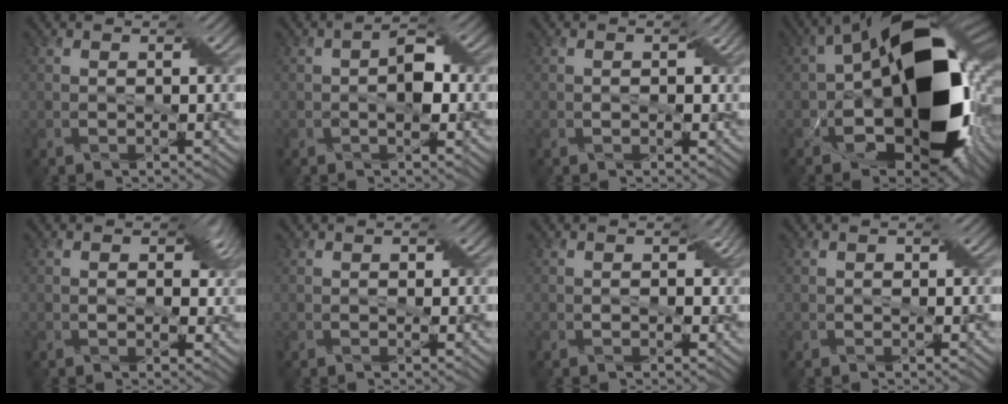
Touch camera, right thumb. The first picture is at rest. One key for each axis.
{"total": 3.6, "fx": -0.3, "fy": 1.8, "fz": 3.1, "tx": -0.047, "ty": 0.006, "tz": -0.009}
{"total": 1.6, "fx": 0.0, "fy": 1.1, "fz": 1.1, "tx": -0.020, "ty": -0.003, "tz": -0.001}
{"total": 20.1, "fx": -1.1, "fy": 11.9, "fz": 16.2, "tx": -0.271, "ty": -0.030, "tz": -0.008}
{"total": 3.6, "fx": 0.6, "fy": 2.5, "fz": 2.5, "tx": -0.037, "ty": -0.005, "tz": 0.005}
{"total": 0.6, "fx": 0.1, "fy": 0.5, "fz": 0.3, "tx": -0.003, "ty": -0.002, "tz": -0.003}
{"total": 2.1, "fx": 0.0, "fy": 1.6, "fz": 1.4, "tx": -0.026, "ty": -0.005, "tz": 0.001}
{"total": 0.5, "fx": 0.1, "fy": 0.5, "fz": 0.2, "tx": -0.002, "ty": -0.002, "tz": -0.004}